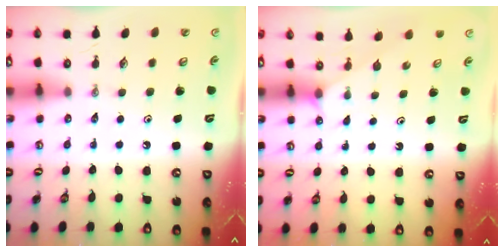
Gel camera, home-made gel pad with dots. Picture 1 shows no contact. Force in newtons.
{"total": 2.1, "press": 2.0, "slide": 0.3}